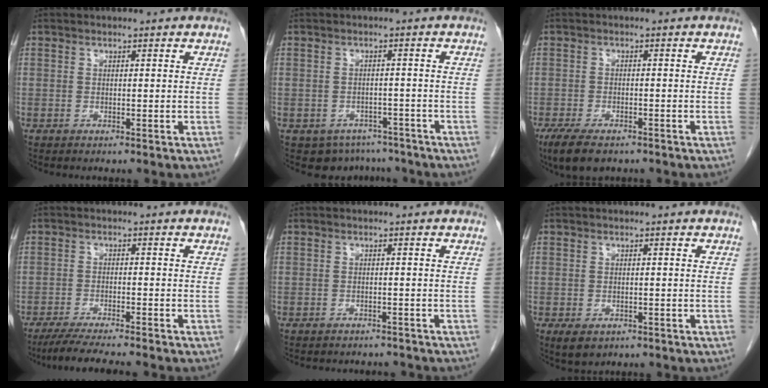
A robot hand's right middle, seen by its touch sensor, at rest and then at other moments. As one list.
[{"total": 6.1, "force": [-4.7, 3.8, 0.5], "torque": [0.007, 0.009, -0.060]}, {"total": 6.6, "force": [-4.7, 2.4, 3.9], "torque": [-0.072, -0.012, -0.075]}, {"total": 7.6, "force": [-6.5, -0.5, 3.8], "torque": [-0.055, -0.022, -0.107]}, {"total": 5.8, "force": [-5.4, 1.8, 1.0], "torque": [-0.016, 0.000, -0.062]}, {"total": 3.1, "force": [-1.7, 1.9, 1.7], "torque": [-0.027, -0.004, -0.017]}]